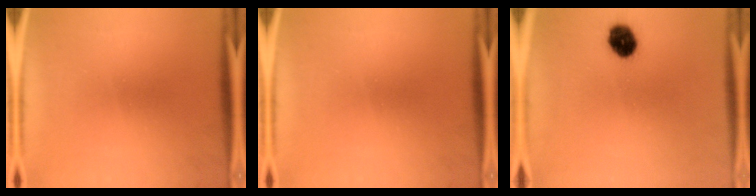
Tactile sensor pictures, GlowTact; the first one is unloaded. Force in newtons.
{"total": 0.0}
{"total": 7.0}